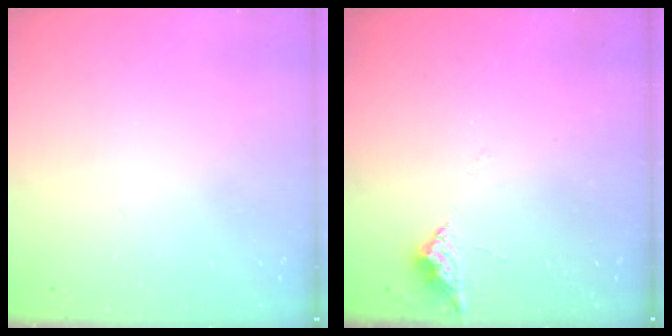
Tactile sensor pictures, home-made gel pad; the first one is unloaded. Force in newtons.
{"total": 4.2, "press": 4.2, "slide": 0.6}